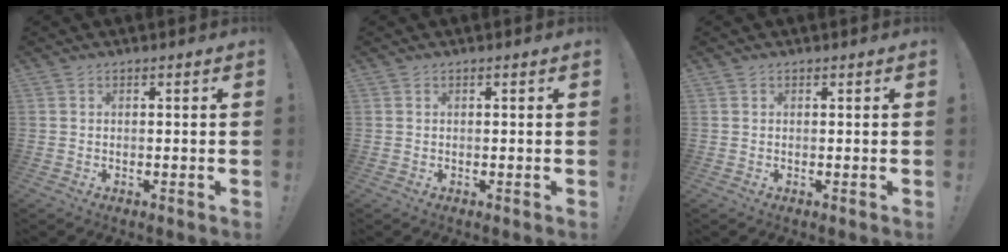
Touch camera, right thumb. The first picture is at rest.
{"total": 0.0}
{"total": 0.0}